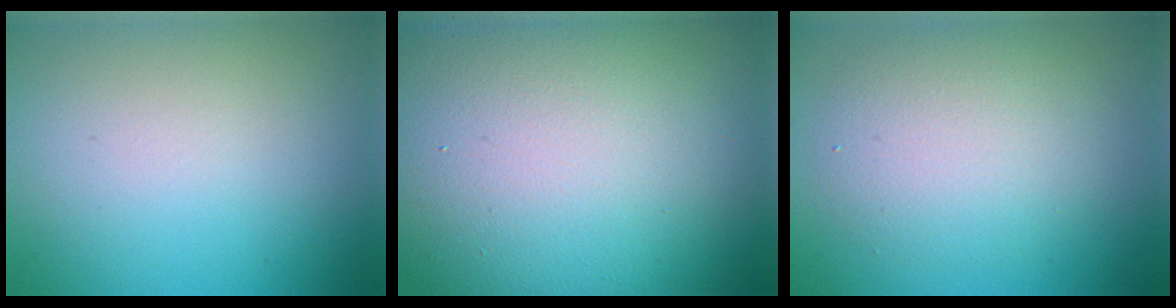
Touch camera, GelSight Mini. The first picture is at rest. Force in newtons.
{"total": 21.1, "press": 21.1, "slide": 0.8}
{"total": 4.5, "press": 4.5, "slide": 0.5}